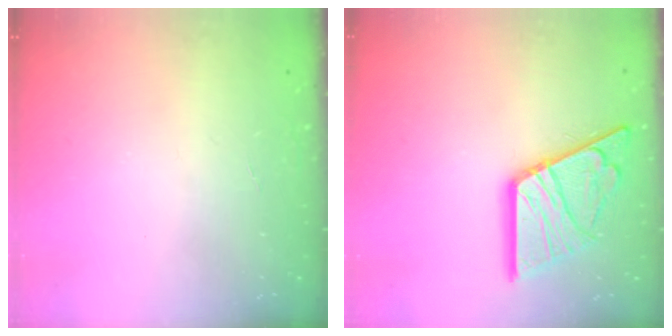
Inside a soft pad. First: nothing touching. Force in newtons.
{"total": 17.5, "press": 17.4, "slide": 1.8}